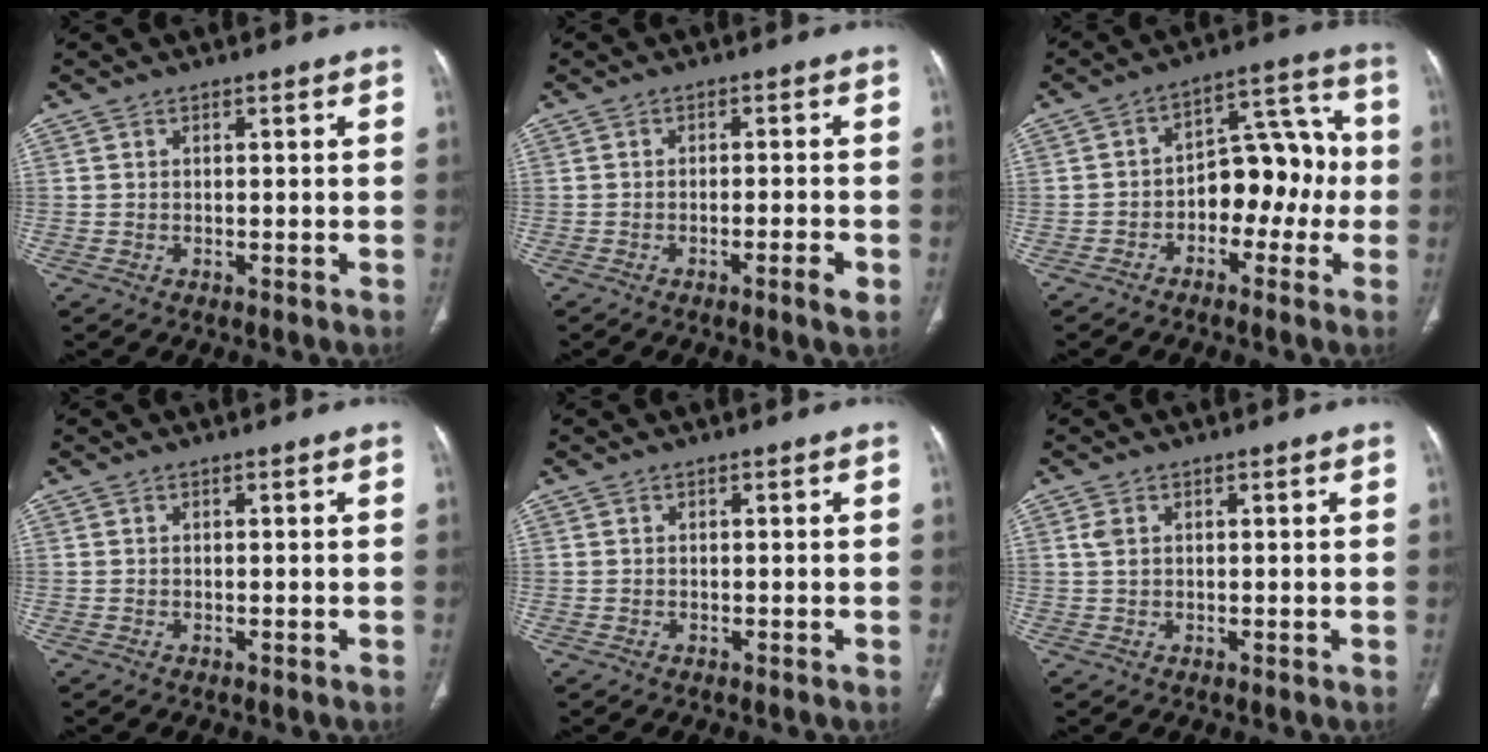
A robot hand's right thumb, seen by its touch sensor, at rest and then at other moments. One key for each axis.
{"total": 2.9, "fx": -1.5, "fy": 0.2, "fz": 2.6, "tx": -0.048, "ty": 0.005, "tz": -0.024}
{"total": 12.0, "fx": -2.6, "fy": 7.6, "fz": 8.9, "tx": -0.081, "ty": 0.057, "tz": -0.048}
{"total": 0.0}
{"total": 0.0}
{"total": 1.5, "fx": 0.5, "fy": 1.0, "fz": 1.0, "tx": -0.024, "ty": 0.003, "tz": 0.012}